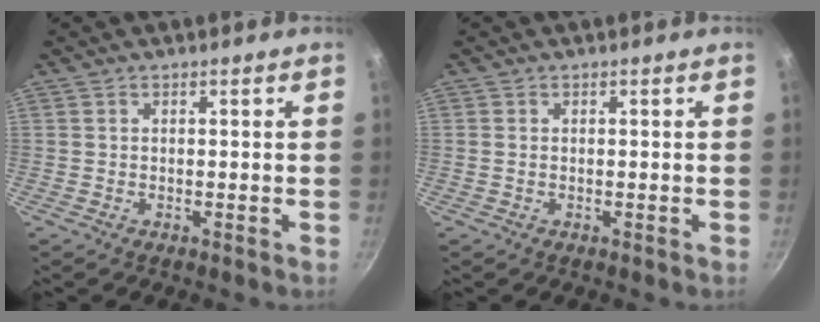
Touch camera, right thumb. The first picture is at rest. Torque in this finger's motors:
{"motor_torque": [-0.20, -0.21, -0.25, 0.31, -0.03]}